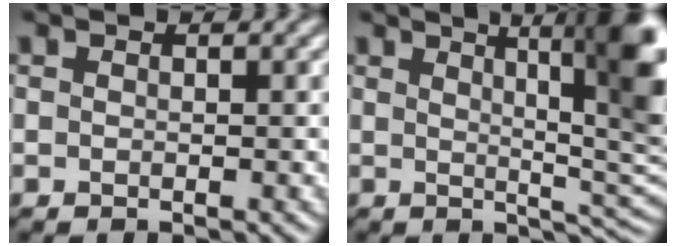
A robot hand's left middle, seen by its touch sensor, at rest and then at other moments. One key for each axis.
{"total": 10.5, "fx": 3.1, "fy": 2.4, "fz": 9.8, "tx": -0.102, "ty": 0.014, "tz": 0.036}